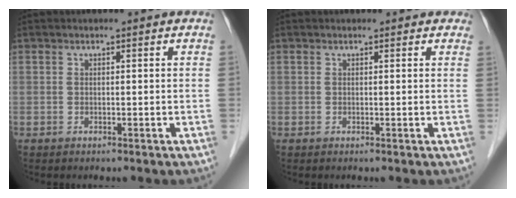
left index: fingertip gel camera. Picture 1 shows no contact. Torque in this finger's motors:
{"motor_torque": [0.41, -0.34, -0.01, 0.01]}